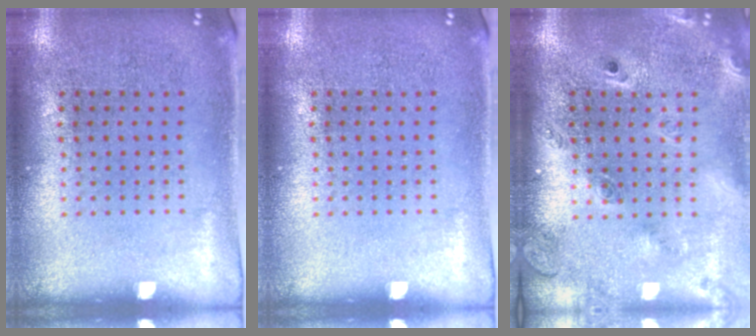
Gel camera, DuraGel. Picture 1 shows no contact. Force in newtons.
{"total": 0.0}
{"total": 2.5, "press": 1.8, "slide": 1.7}